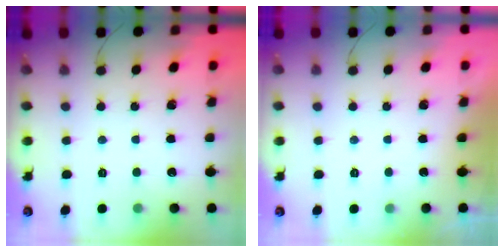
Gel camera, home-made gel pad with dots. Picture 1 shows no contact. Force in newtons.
{"total": 0.0}